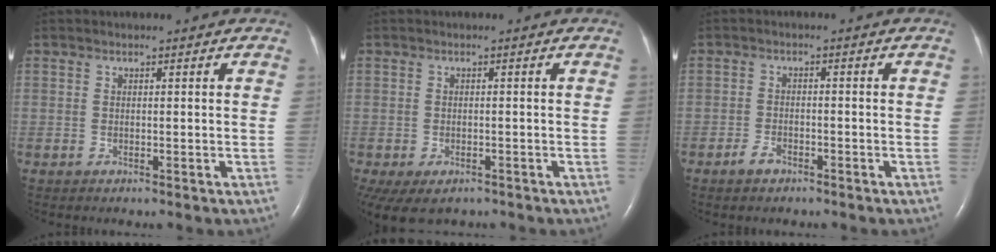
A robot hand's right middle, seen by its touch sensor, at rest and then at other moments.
{"total": 9.2, "force": [-5.4, 5.9, 4.5], "torque": [-0.117, -0.013, -0.074]}
{"total": 2.4, "force": [-1.7, 1.1, 1.2], "torque": [-0.031, 0.001, -0.029]}